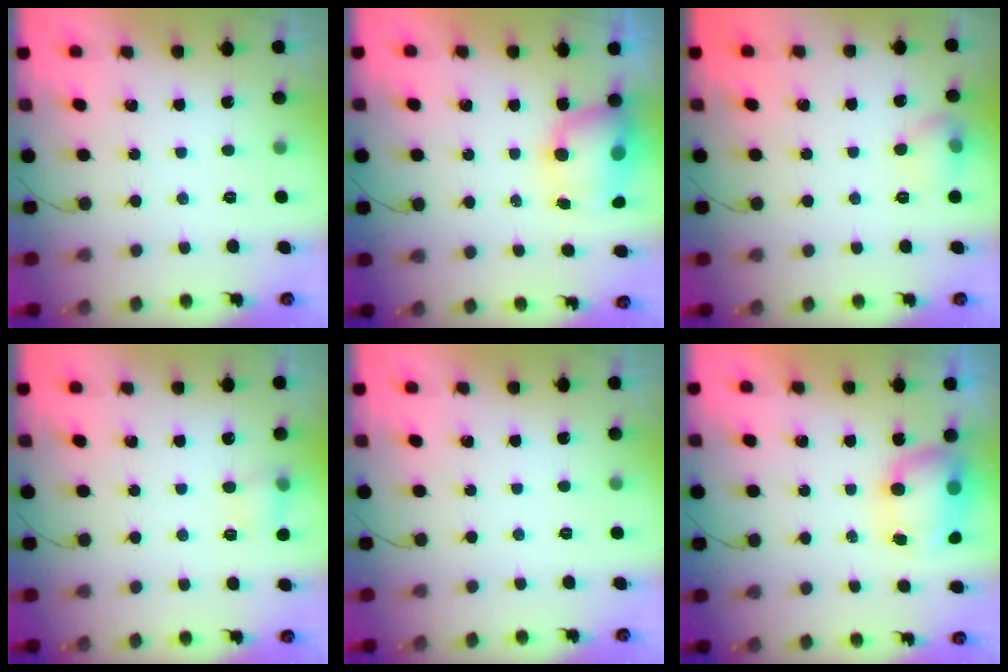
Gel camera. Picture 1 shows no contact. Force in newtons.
{"total": 8.0, "press": 7.7, "slide": 2.2}
{"total": 6.8, "press": 6.6, "slide": 1.3}
{"total": 5.7, "press": 5.5, "slide": 1.6}
{"total": 0.0}
{"total": 8.8, "press": 8.6, "slide": 1.9}